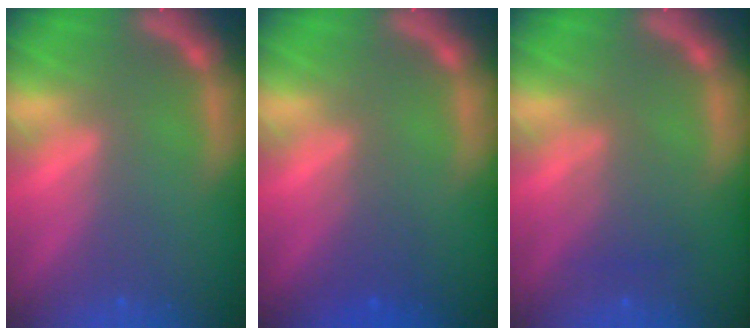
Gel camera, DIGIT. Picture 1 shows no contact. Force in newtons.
{"total": 2.0}
{"total": 2.5}